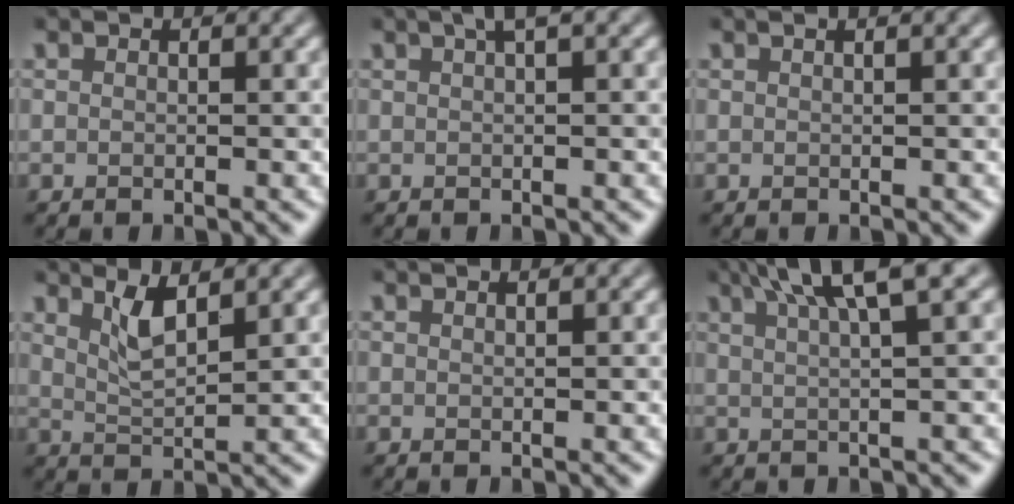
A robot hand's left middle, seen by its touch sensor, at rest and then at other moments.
{"total": 1.5, "force": [0.8, 0.3, 1.3], "torque": [-0.018, 0.008, 0.014]}
{"total": 1.3, "force": [0.7, 0.6, 0.9], "torque": [-0.003, -0.004, -0.001]}
{"total": 2.5, "force": [1.6, 0.6, 1.8], "torque": [-0.035, -0.008, 0.032]}
{"total": 0.6, "force": [0.5, 0.2, 0.3], "torque": [0.000, -0.002, -0.001]}
{"total": 5.8, "force": [3.5, 1.0, 4.5], "torque": [-0.050, 0.018, 0.048]}